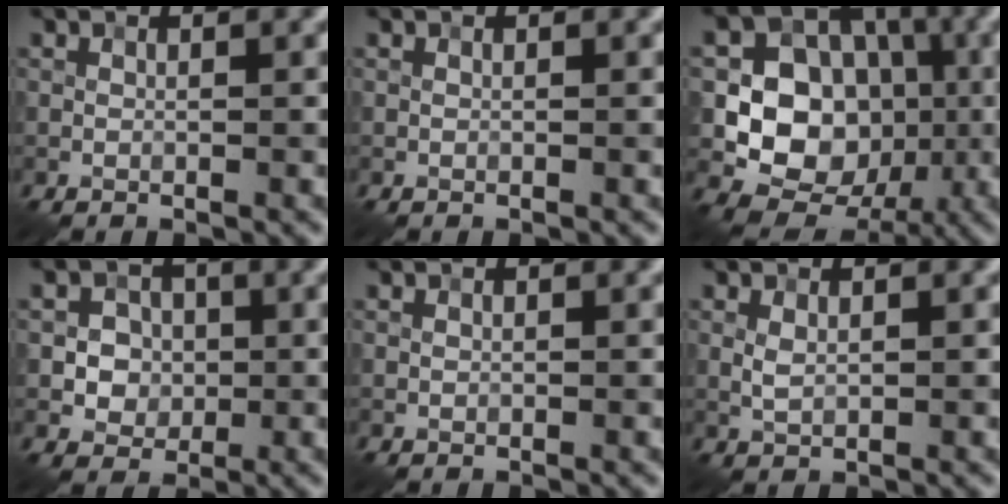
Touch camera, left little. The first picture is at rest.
{"total": 0.0}
{"total": 9.3, "force": [-1.5, 7.6, 5.1], "torque": [-0.072, -0.001, -0.035]}
{"total": 3.3, "force": [0.0, 3.0, 1.4], "torque": [-0.016, 0.001, -0.005]}
{"total": 0.0}
{"total": 1.0, "force": [0.2, 0.6, 0.8], "torque": [-0.025, -0.001, 0.007]}